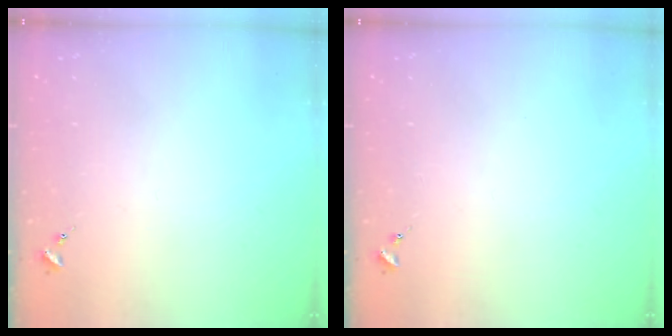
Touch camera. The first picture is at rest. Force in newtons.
{"total": 0.0}